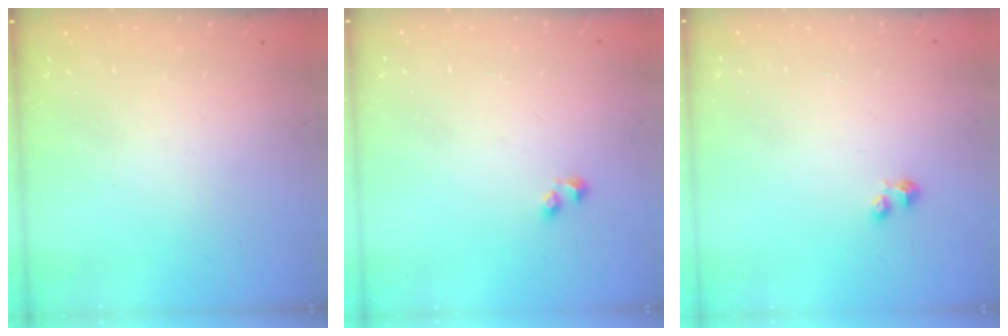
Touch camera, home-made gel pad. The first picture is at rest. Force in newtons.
{"total": 1.5, "press": 1.2, "slide": 0.8}
{"total": 2.5, "press": 2.5, "slide": 0.4}